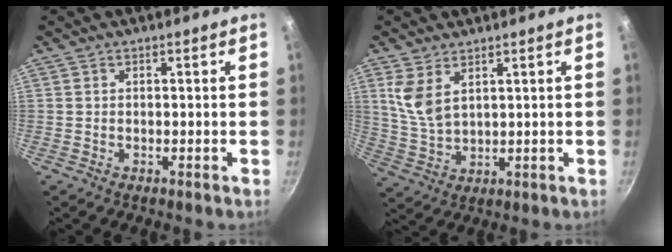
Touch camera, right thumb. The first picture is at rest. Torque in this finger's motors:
{"motor_torque": [-0.40, 0.48, 0.52, -0.19, 0.04]}